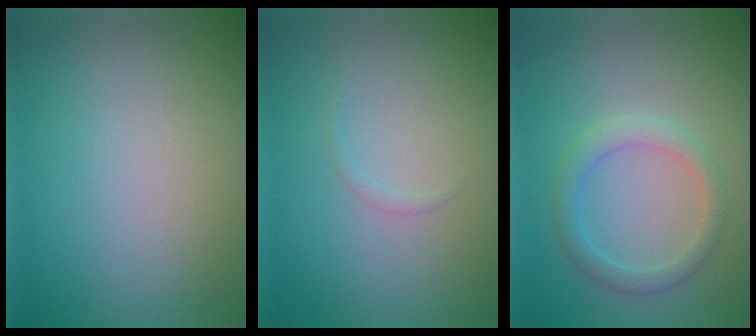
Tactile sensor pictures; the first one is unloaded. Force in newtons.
{"total": 0.5, "press": 0.5, "slide": 0.0}
{"total": 2.6, "press": 2.6, "slide": 0.4}